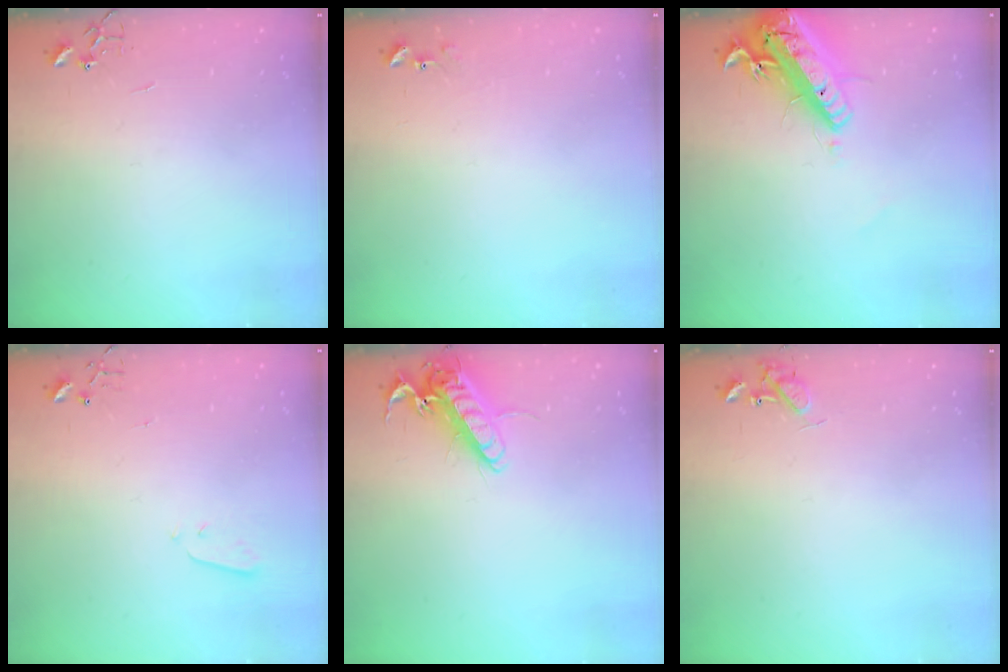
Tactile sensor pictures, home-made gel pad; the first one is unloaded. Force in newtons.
{"total": 6.0, "press": 5.9, "slide": 0.6}
{"total": 20.7, "press": 20.3, "slide": 4.2}
{"total": 2.1, "press": 2.1, "slide": 0.3}
{"total": 12.8, "press": 12.6, "slide": 2.4}
{"total": 8.6, "press": 8.6, "slide": 0.7}